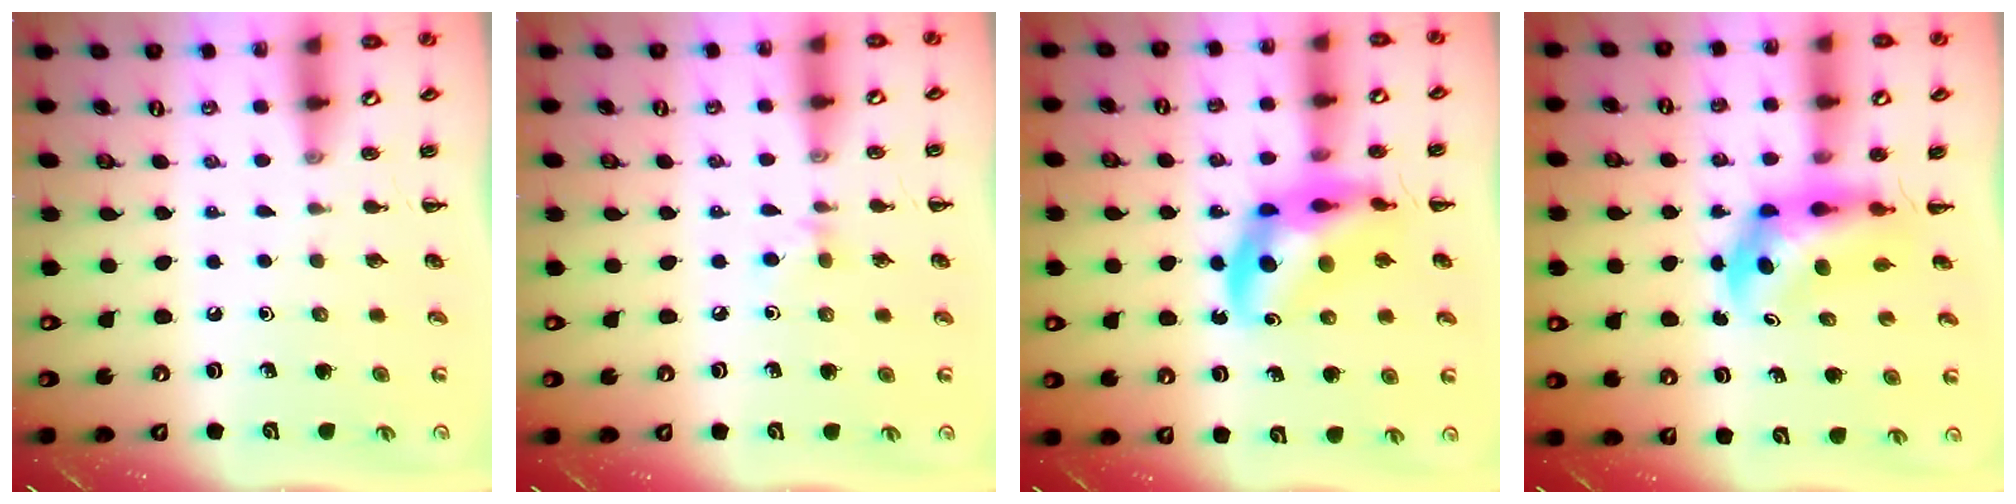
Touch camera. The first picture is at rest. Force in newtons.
{"total": 4.6, "press": 4.3, "slide": 1.7}
{"total": 11.7, "press": 11.3, "slide": 3.0}
{"total": 5.5, "press": 5.3, "slide": 1.6}